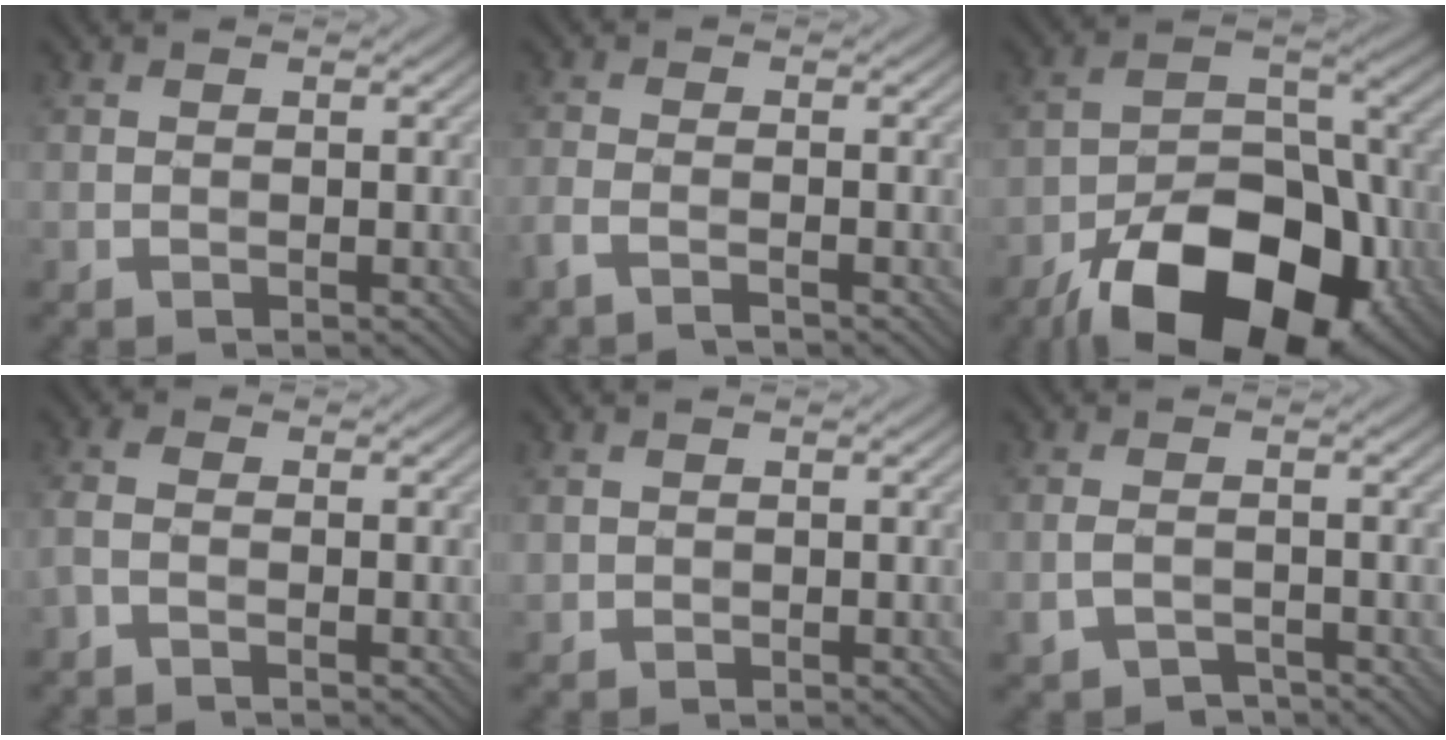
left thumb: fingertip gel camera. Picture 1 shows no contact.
{"total": 2.5, "force": [-2.0, 0.3, 1.5], "torque": [-0.035, -0.004, -0.050]}
{"total": 18.7, "force": [-11.1, 9.4, 11.6], "torque": [-0.170, -0.020, -0.183]}
{"total": 1.9, "force": [-1.1, 0.5, 1.4], "torque": [-0.043, -0.001, -0.033]}
{"total": 0.7, "force": [0.3, 0.6, 0.1], "torque": [-0.005, -0.004, 0.008]}
{"total": 2.9, "force": [-1.8, 1.5, 1.7], "torque": [-0.041, -0.004, -0.034]}